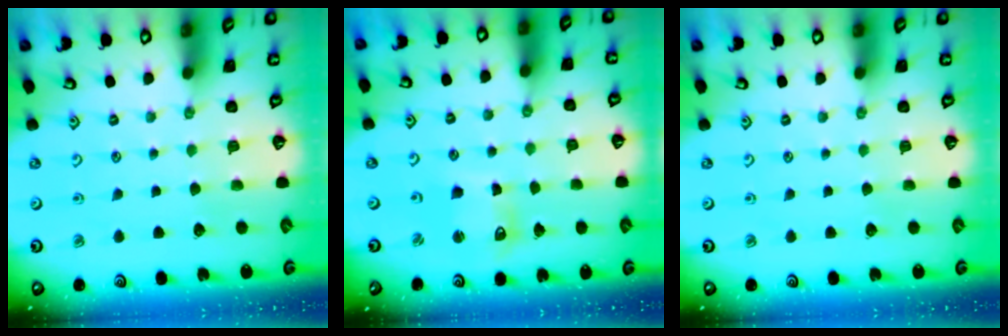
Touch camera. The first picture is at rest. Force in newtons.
{"total": 6.5, "press": 6.4, "slide": 1.2}
{"total": 0.0}